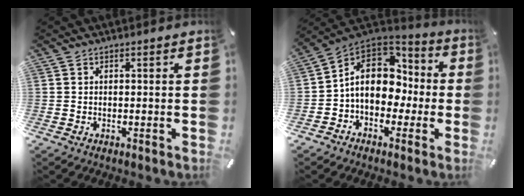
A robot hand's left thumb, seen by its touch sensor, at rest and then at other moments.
{"total": 14.5, "force": [0.4, 11.4, 8.9], "torque": [-0.152, 0.003, 0.009]}